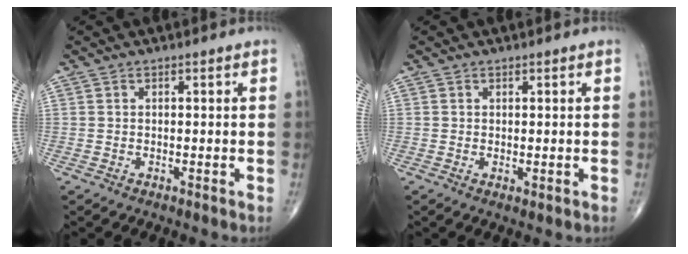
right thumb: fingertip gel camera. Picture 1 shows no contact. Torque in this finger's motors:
{"motor_torque": [-0.35, 0.07, 0.03, 0.06, -0.02]}